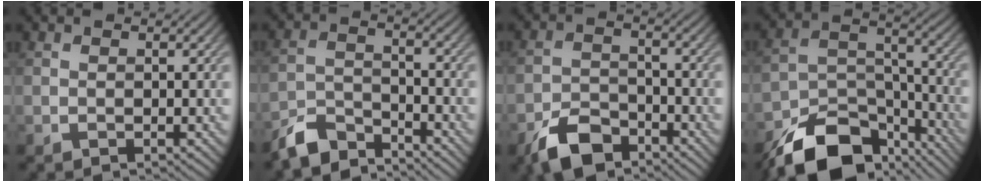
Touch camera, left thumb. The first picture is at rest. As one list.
[{"total": 6.4, "force": [-5.9, 1.7, 1.8], "torque": [-0.040, -0.008, -0.123]}, {"total": 6.8, "force": [-5.0, 3.3, 3.2], "torque": [-0.061, -0.005, -0.105]}, {"total": 14.7, "force": [-10.8, 6.8, 7.3], "torque": [-0.150, -0.021, -0.181]}]